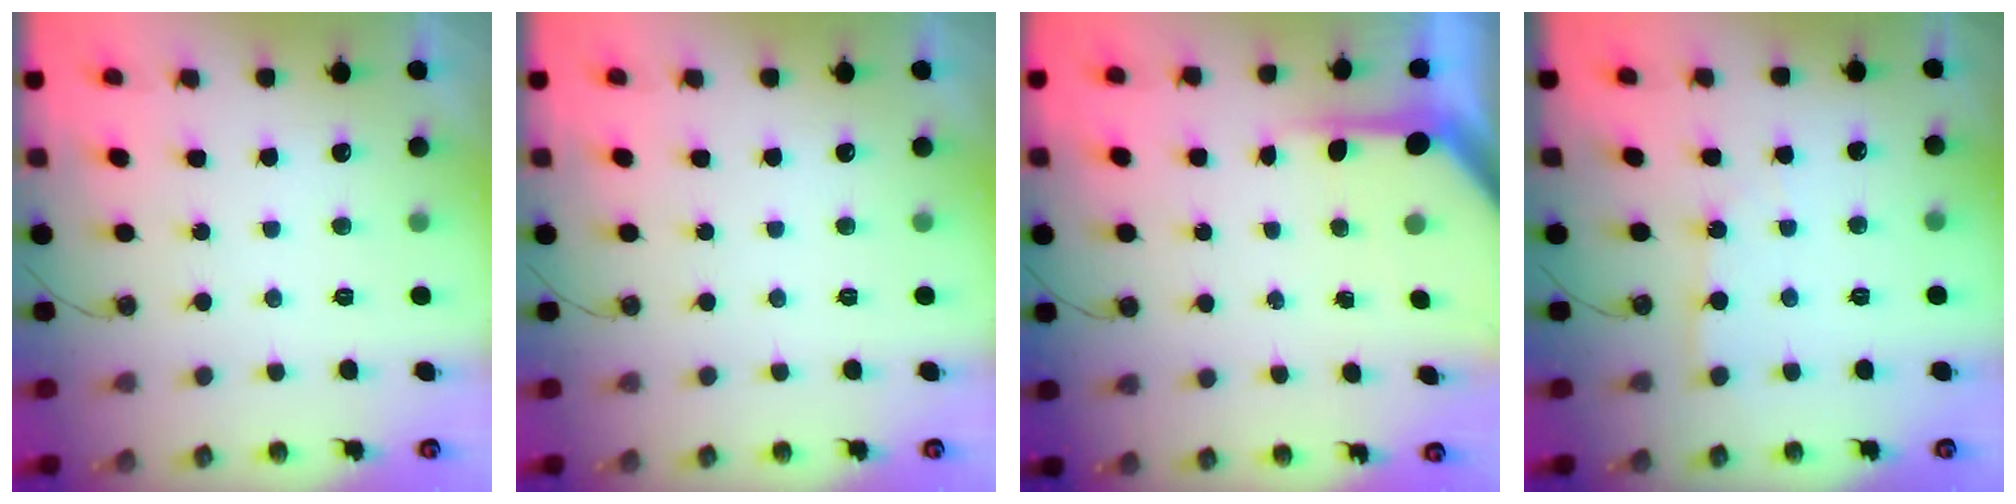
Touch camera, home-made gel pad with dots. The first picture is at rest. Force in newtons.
{"total": 0.0}
{"total": 5.0, "press": 5.0, "slide": 0.5}
{"total": 2.7, "press": 2.7, "slide": 0.4}